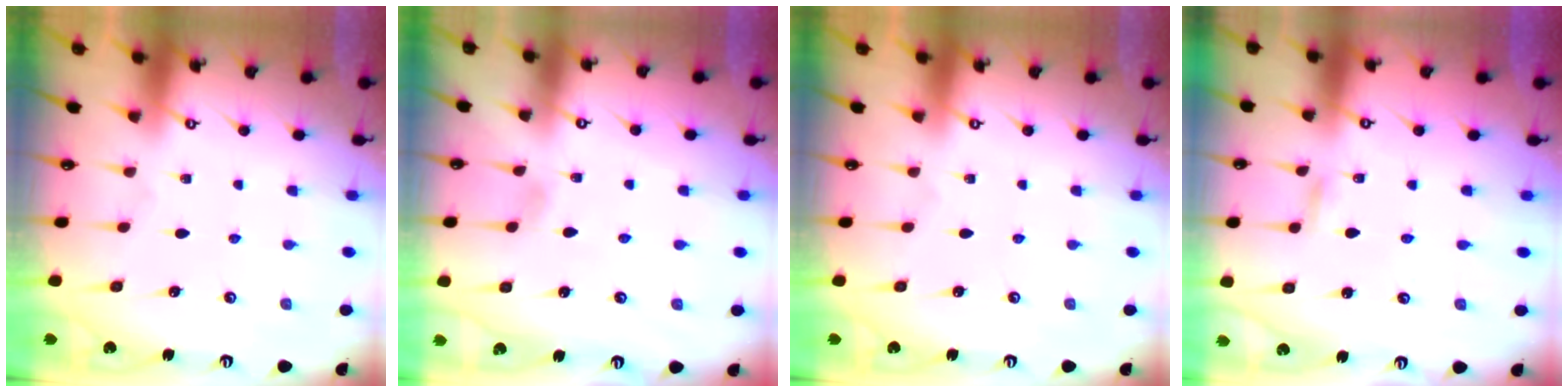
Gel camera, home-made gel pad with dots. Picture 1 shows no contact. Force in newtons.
{"total": 3.9, "press": 3.9, "slide": 0.5}
{"total": 0.0}
{"total": 1.4, "press": 1.4, "slide": 0.0}